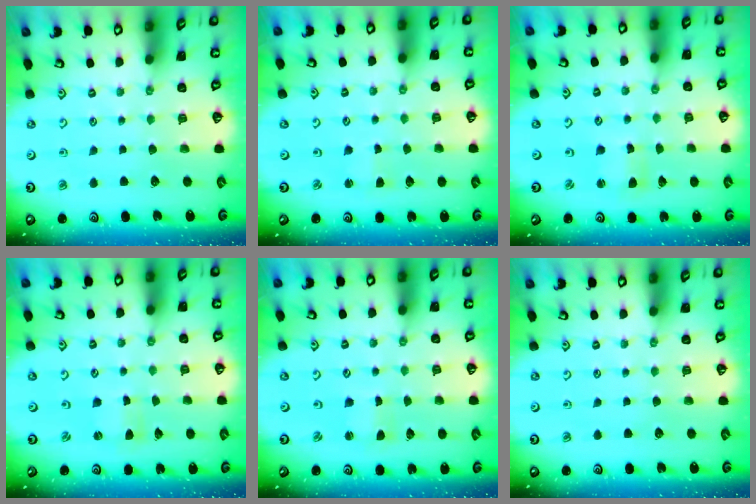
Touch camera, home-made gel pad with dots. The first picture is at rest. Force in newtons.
{"total": 1.6, "press": 1.6, "slide": 0.3}
{"total": 2.9, "press": 2.9, "slide": 0.3}
{"total": 0.0}
{"total": 0.9, "press": 0.9, "slide": 0.0}
{"total": 0.0}